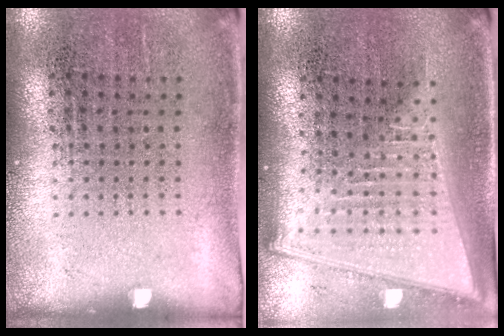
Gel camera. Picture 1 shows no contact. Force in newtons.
{"total": 2.2, "press": 1.8, "slide": 1.3}